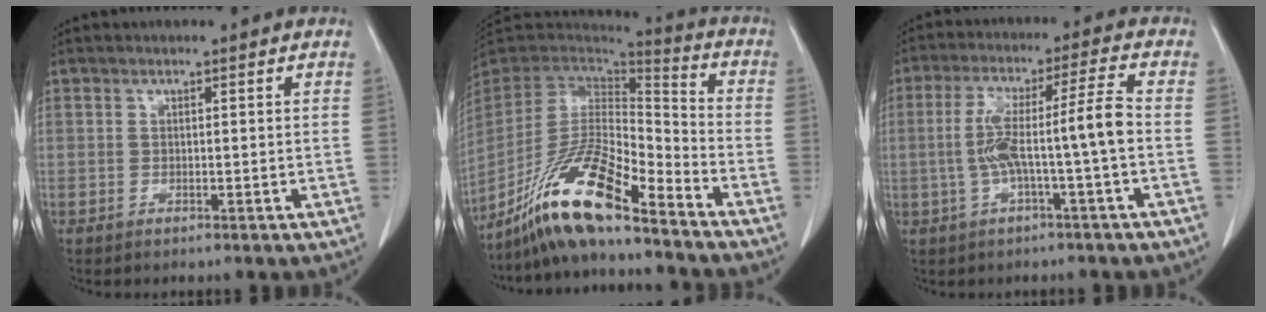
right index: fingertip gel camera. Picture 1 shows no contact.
{"total": 16.1, "force": [-11.6, 2.1, 10.9], "torque": [-0.204, -0.005, -0.211]}
{"total": 9.3, "force": [-1.4, -0.6, 9.2], "torque": [-0.175, 0.026, -0.024]}